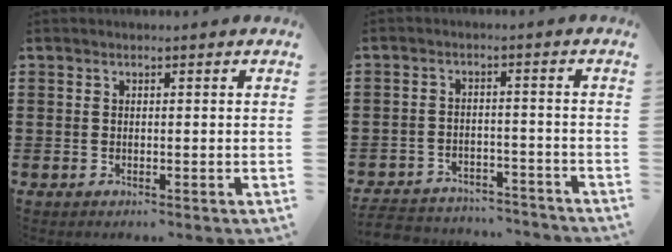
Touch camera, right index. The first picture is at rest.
{"total": 4.5, "force": [-4.4, 0.7, 0.6], "torque": [-0.018, 0.004, -0.092]}